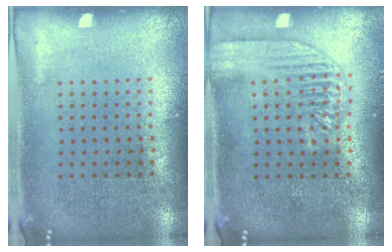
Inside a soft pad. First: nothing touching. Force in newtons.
{"total": 1.8, "press": 1.8, "slide": 0.3}